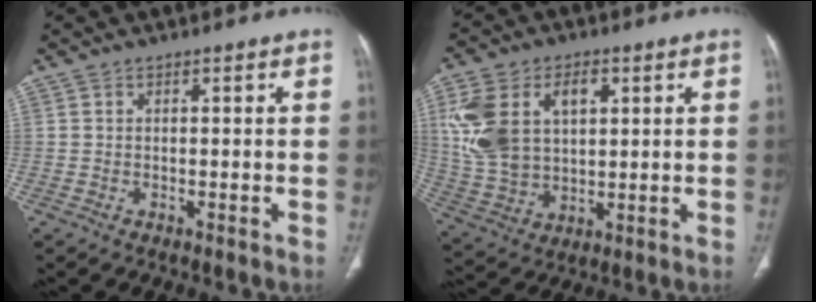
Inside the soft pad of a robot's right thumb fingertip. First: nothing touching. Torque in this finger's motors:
{"motor_torque": [1.75, 2.36, 1.49, 0.99, 0.21]}